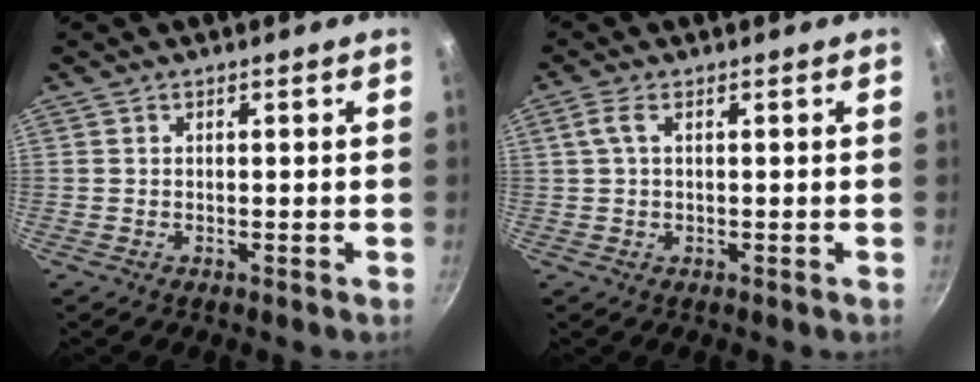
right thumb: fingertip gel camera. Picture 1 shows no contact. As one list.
[{"total": 2.5, "force": [0.5, 0.8, 2.3], "torque": [-0.050, 0.006, 0.012]}]